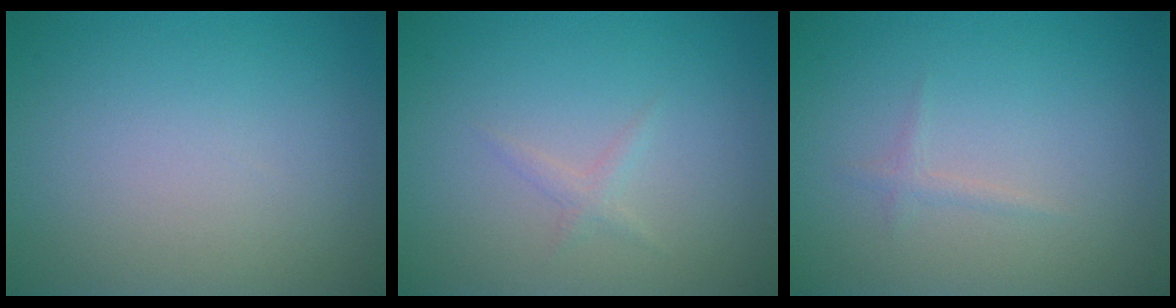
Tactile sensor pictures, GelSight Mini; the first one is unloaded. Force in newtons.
{"total": 0.8, "press": 0.8, "slide": 0.0}
{"total": 0.7, "press": 0.7, "slide": 0.0}